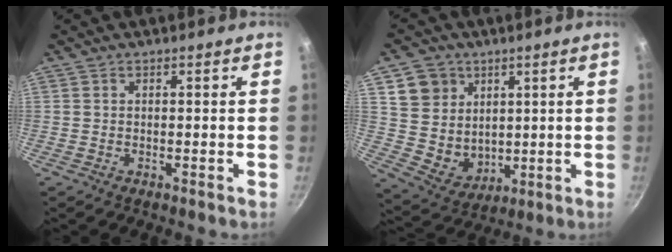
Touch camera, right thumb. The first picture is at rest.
{"total": 11.5, "force": [4.2, 10.0, 4.0], "torque": [-0.039, -0.015, 0.093]}